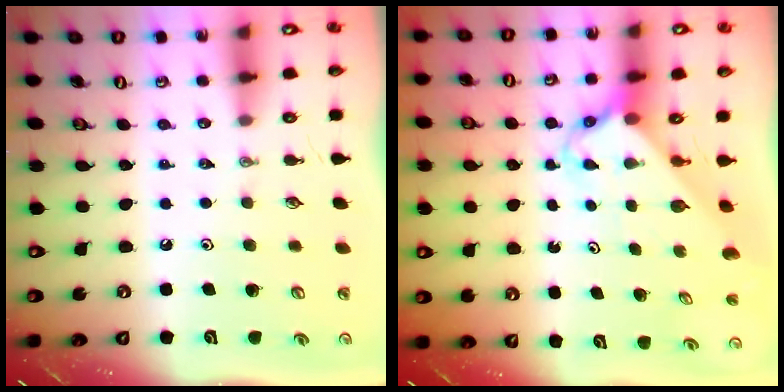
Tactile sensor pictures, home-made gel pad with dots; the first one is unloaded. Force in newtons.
{"total": 2.9, "press": 2.9, "slide": 0.3}